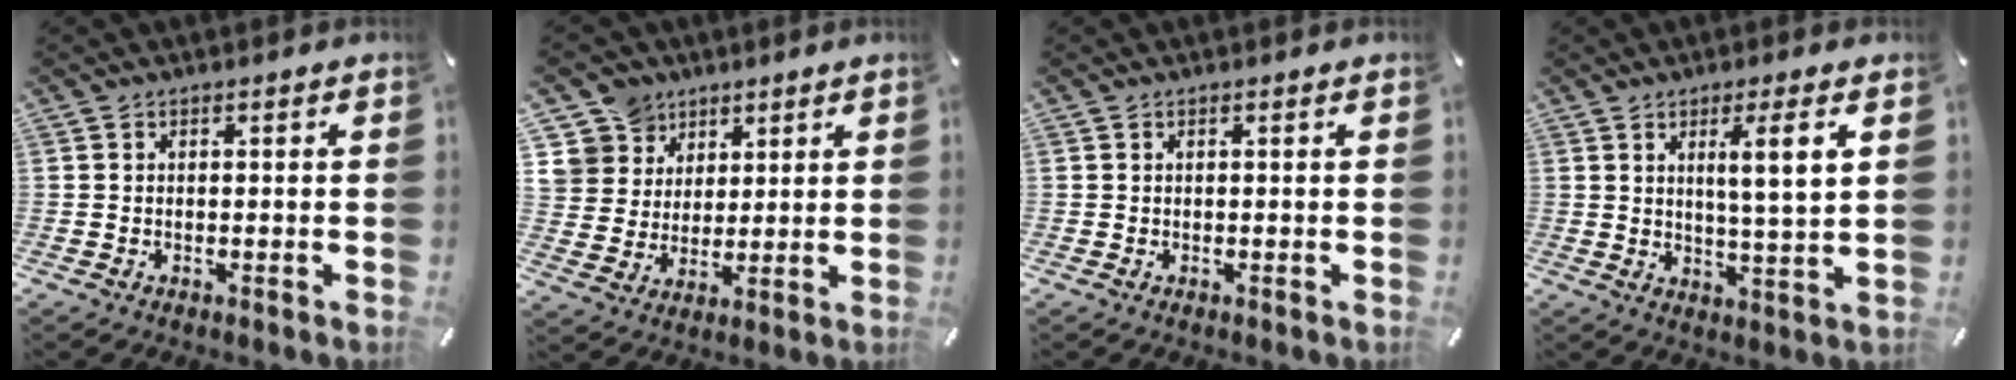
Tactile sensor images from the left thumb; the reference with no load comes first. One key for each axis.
{"total": 9.4, "fx": 5.1, "fy": 7.9, "fz": -0.1, "tx": -0.019, "ty": -0.038, "tz": 0.102}
{"total": 0.0}
{"total": 7.5, "fx": 2.8, "fy": 0.1, "fz": 6.9, "tx": -0.131, "ty": -0.002, "tz": 0.041}